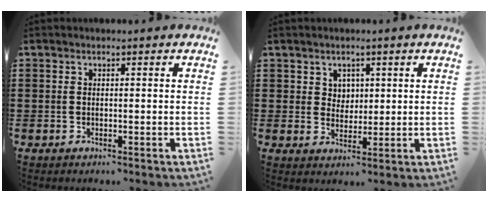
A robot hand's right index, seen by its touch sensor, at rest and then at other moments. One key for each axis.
{"total": 3.0, "fx": 1.7, "fy": 2.4, "fz": 0.6, "tx": -0.014, "ty": 0.006, "tz": 0.029}